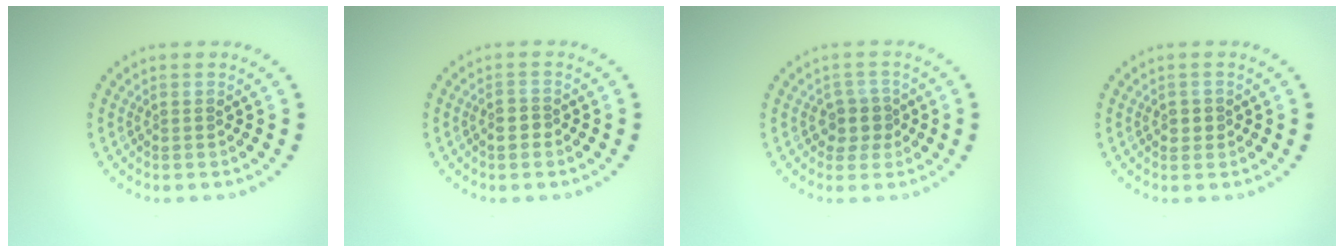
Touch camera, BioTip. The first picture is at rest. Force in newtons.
{"total": 1.4, "press": 1.2, "slide": 0.7}
{"total": 2.1, "press": 1.8, "slide": 1.1}
{"total": 1.2, "press": 1.1, "slide": 0.5}